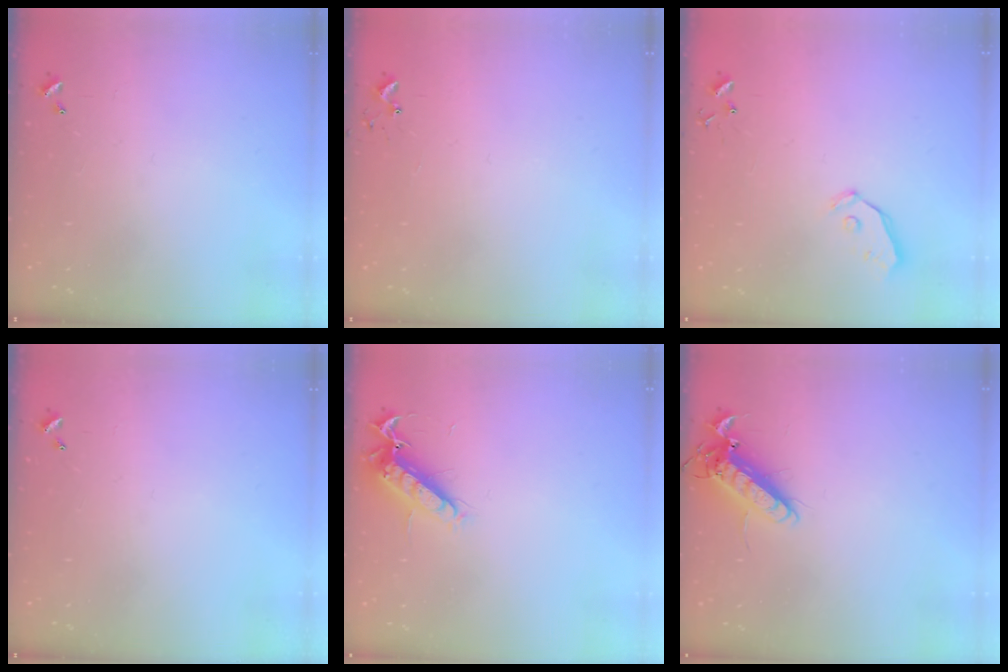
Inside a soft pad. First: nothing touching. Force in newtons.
{"total": 5.5, "press": 5.4, "slide": 0.4}
{"total": 4.9, "press": 4.9, "slide": 0.2}
{"total": 0.0}
{"total": 12.9, "press": 12.8, "slide": 1.4}
{"total": 13.2, "press": 13.0, "slide": 2.1}